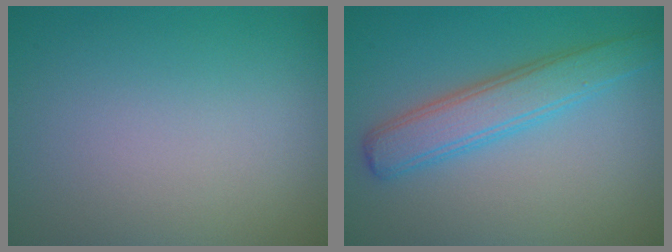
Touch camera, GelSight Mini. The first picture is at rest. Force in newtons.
{"total": 3.9, "press": 3.9, "slide": 0.2}